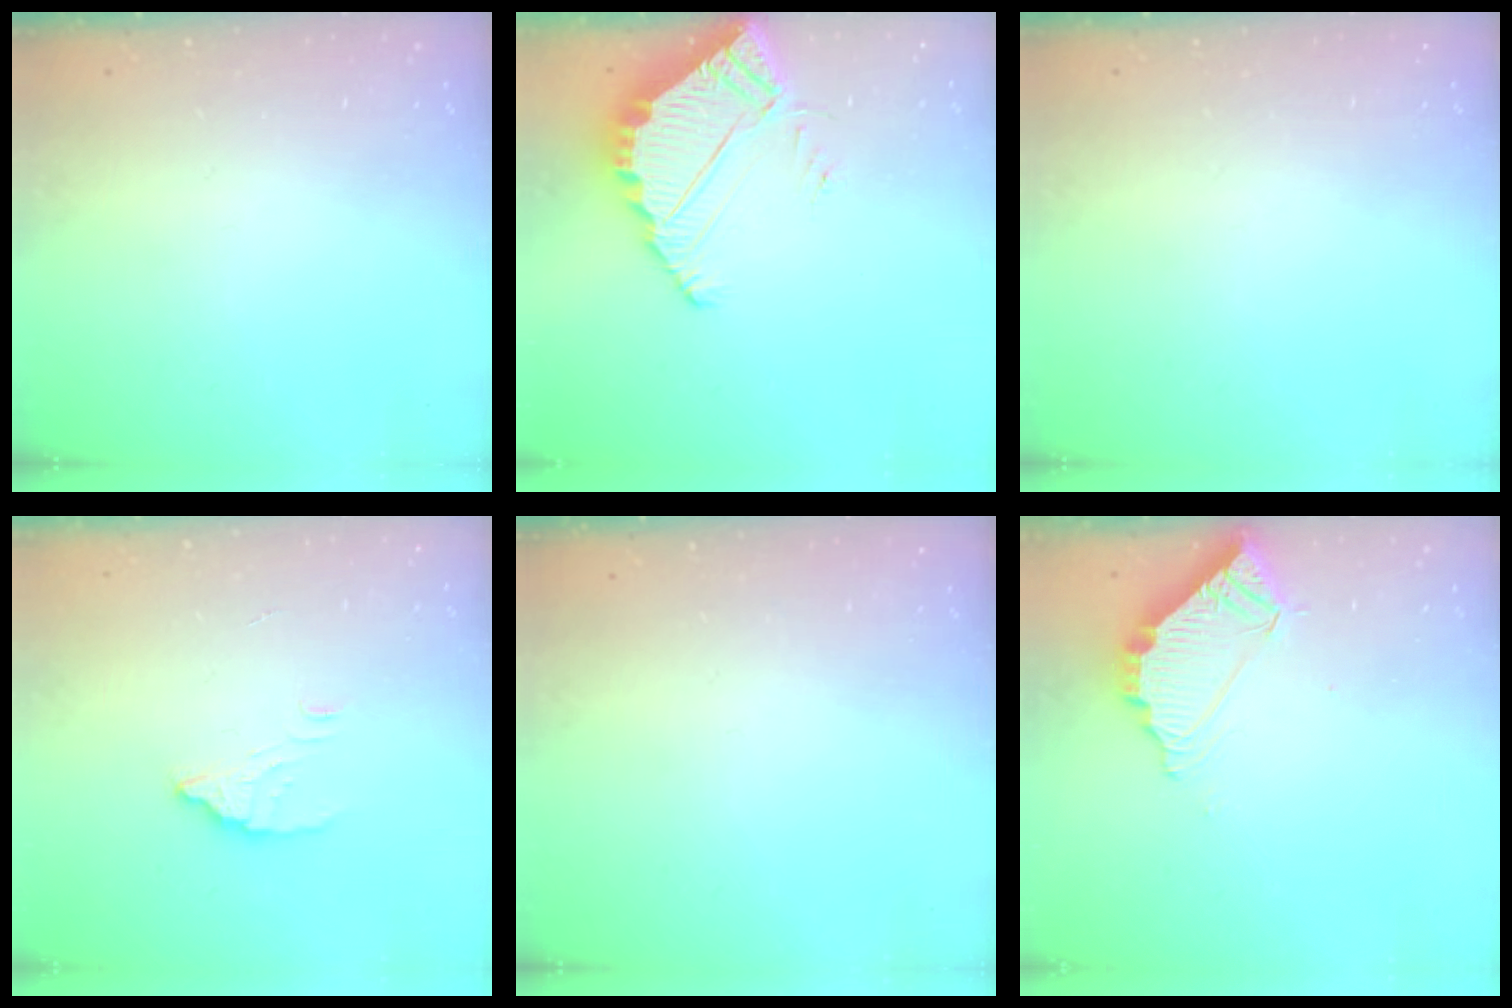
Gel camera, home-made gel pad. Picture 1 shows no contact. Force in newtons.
{"total": 5.9, "press": 5.9, "slide": 0.3}
{"total": 0.0}
{"total": 3.0, "press": 3.0, "slide": 0.2}
{"total": 0.0}
{"total": 6.3, "press": 6.3, "slide": 0.4}